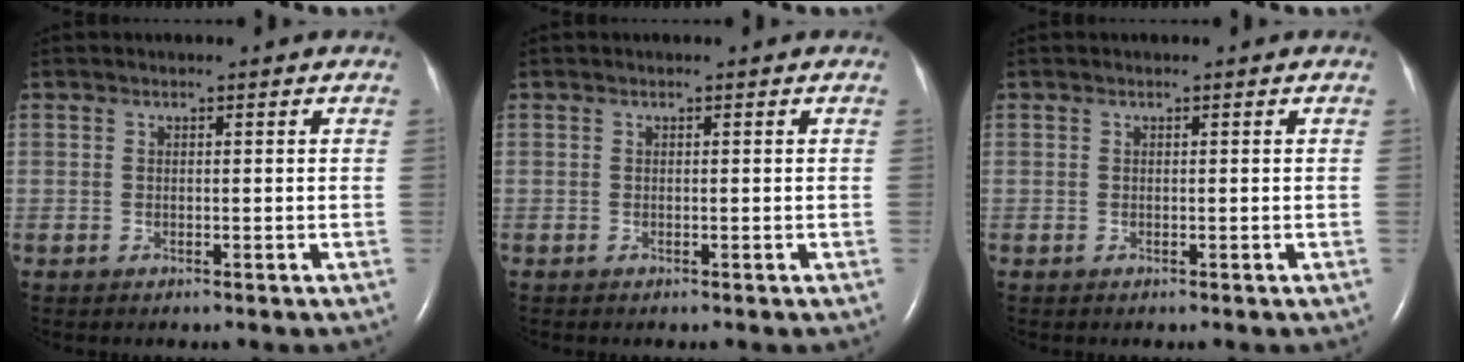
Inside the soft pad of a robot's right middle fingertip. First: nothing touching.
{"total": 0.0}
{"total": 0.0}